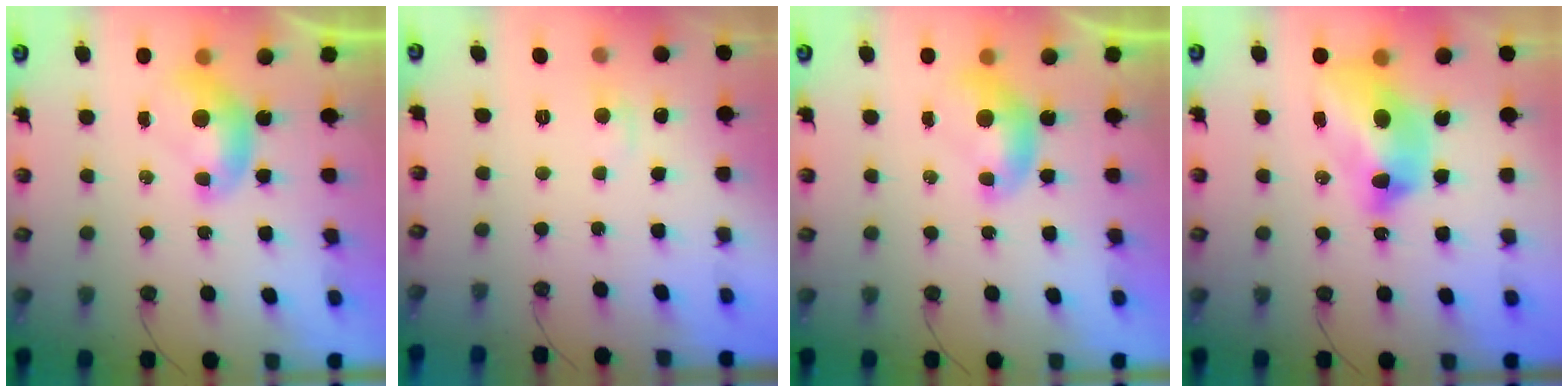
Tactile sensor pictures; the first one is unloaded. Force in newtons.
{"total": 1.1, "press": 0.8, "slide": 0.7}
{"total": 0.0}
{"total": 12.7, "press": 12.7, "slide": 1.3}